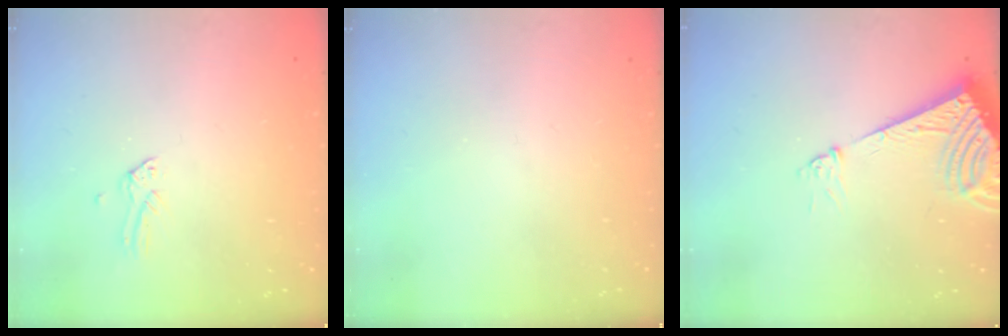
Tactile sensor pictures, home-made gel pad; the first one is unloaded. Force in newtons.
{"total": 0.0}
{"total": 8.8, "press": 8.7, "slide": 1.1}